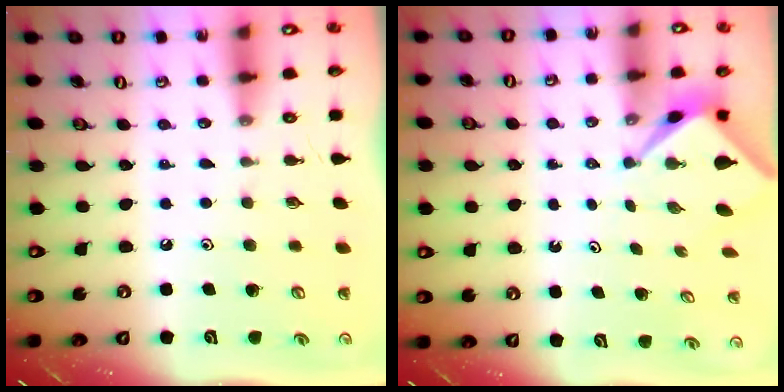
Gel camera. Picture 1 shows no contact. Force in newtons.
{"total": 2.1, "press": 2.1, "slide": 0.2}